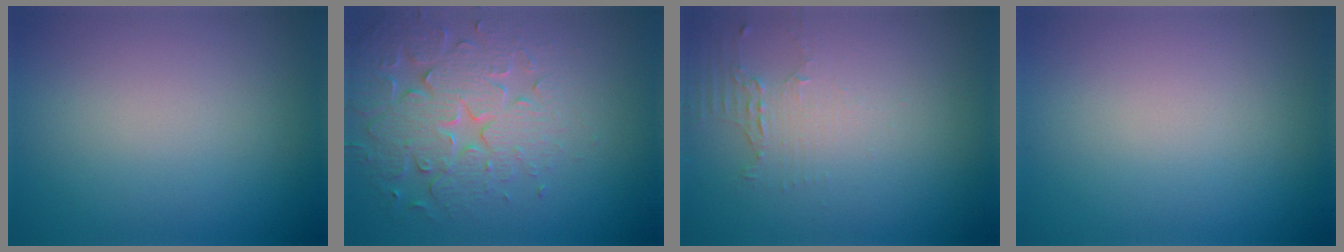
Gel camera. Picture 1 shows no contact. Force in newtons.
{"total": 4.6, "press": 4.6, "slide": 0.7}
{"total": 2.0, "press": 1.4, "slide": 1.4}
{"total": 0.0}